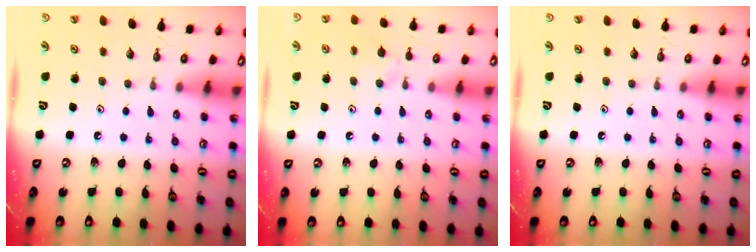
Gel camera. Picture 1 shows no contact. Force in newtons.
{"total": 6.4, "press": 6.3, "slide": 1.0}
{"total": 0.0}